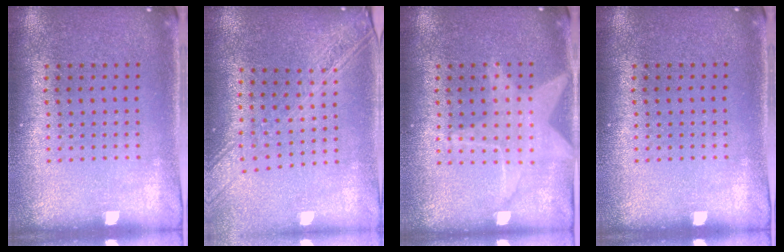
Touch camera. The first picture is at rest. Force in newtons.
{"total": 2.2, "press": 1.9, "slide": 1.2}
{"total": 1.4, "press": 1.3, "slide": 0.4}
{"total": 0.0}